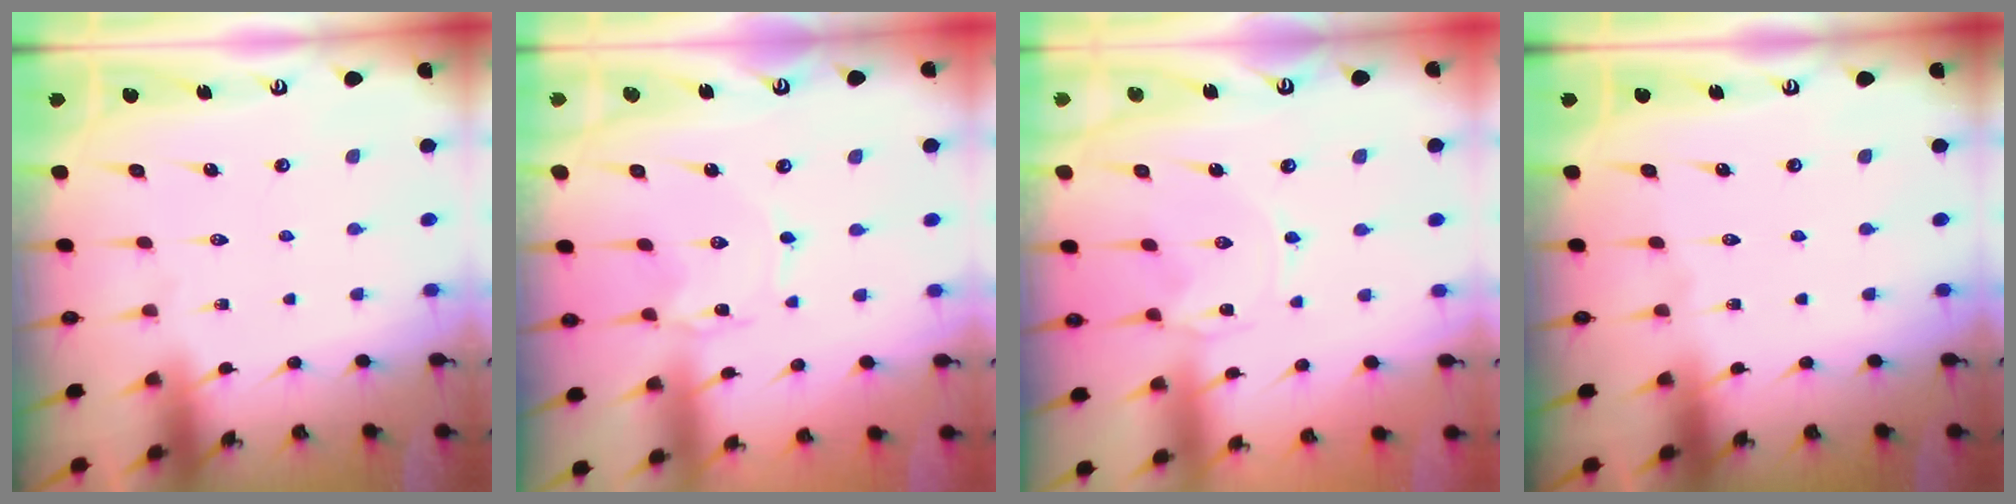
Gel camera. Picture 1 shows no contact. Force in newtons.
{"total": 0.6, "press": 0.6, "slide": 0.1}
{"total": 0.0}
{"total": 0.0}